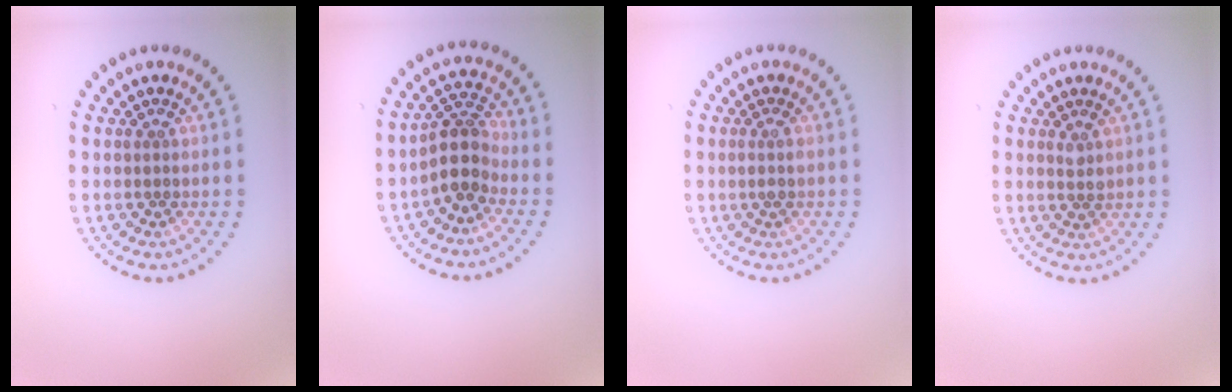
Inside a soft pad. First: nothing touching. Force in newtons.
{"total": 3.5, "press": 2.9, "slide": 2.1}
{"total": 1.0, "press": 0.9, "slide": 0.5}
{"total": 1.0, "press": 1.0, "slide": 0.1}